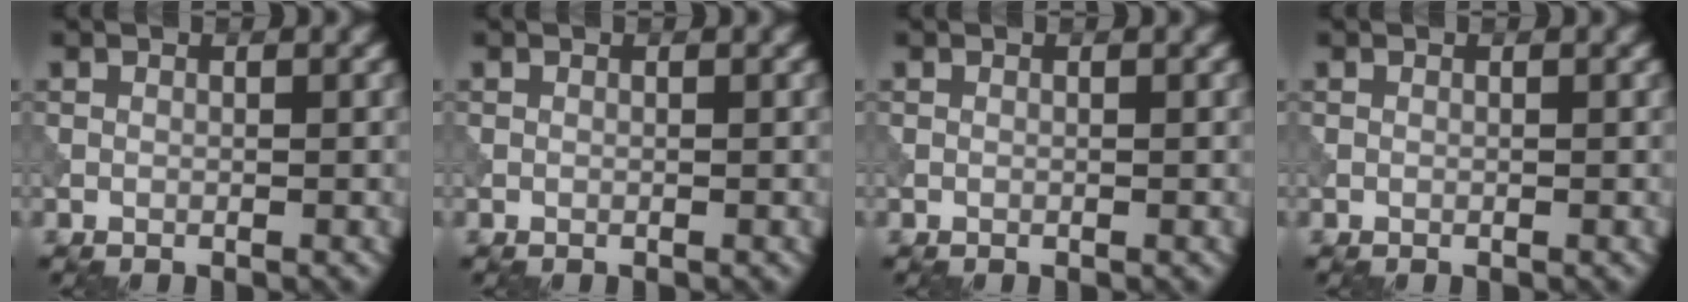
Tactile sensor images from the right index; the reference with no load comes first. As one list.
[{"total": 0.0}, {"total": 0.0}, {"total": 0.0}]